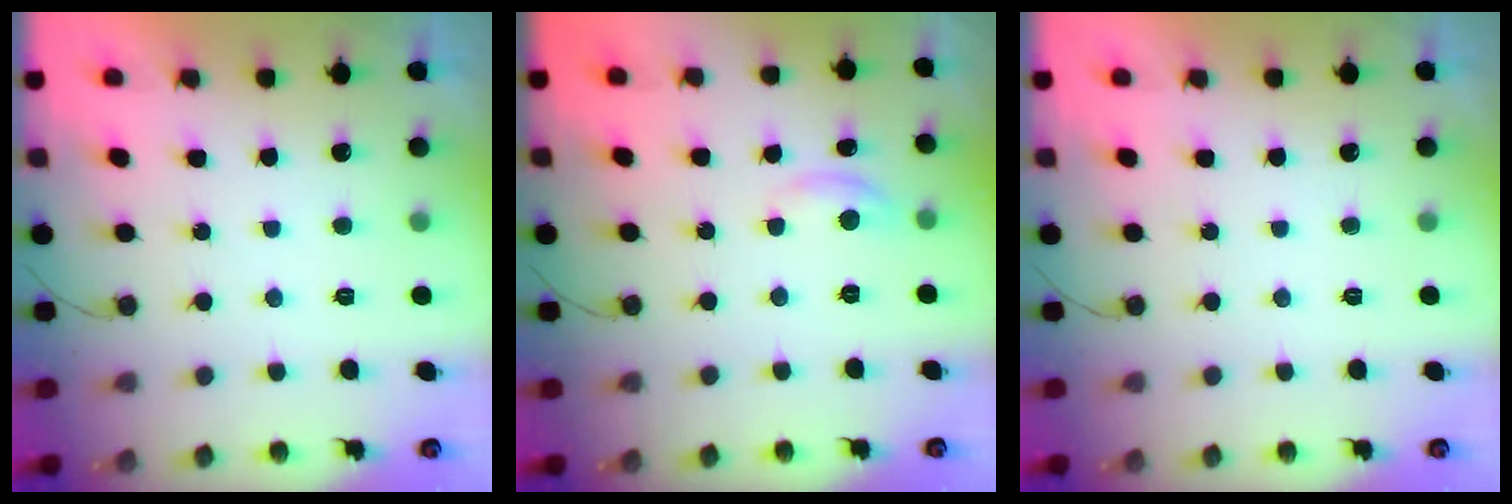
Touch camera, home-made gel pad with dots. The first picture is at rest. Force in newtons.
{"total": 3.9, "press": 3.9, "slide": 0.3}
{"total": 0.0}